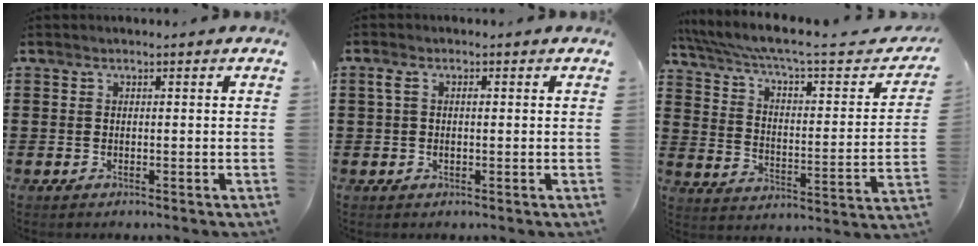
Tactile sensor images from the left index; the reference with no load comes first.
{"total": 1.9, "force": [0.2, 0.8, 1.7], "torque": [-0.041, 0.000, -0.001]}
{"total": 6.2, "force": [4.3, 0.9, 4.3], "torque": [-0.103, -0.033, 0.065]}